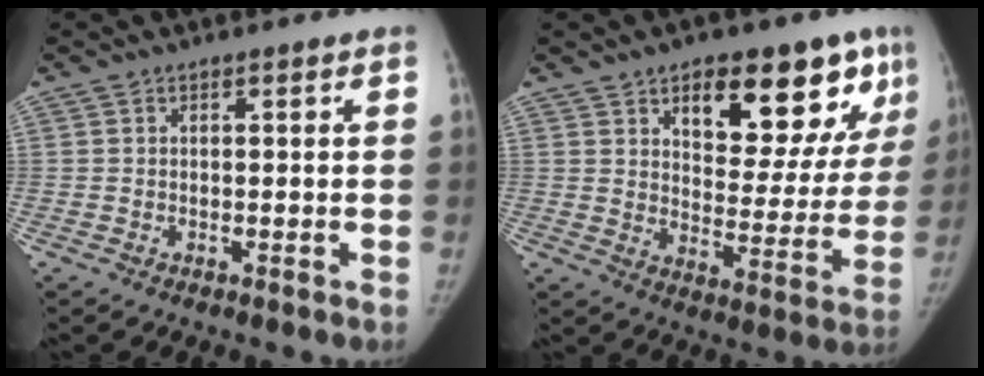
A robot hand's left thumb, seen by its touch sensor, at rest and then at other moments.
{"total": 20.1, "force": [10.7, 9.1, 14.3], "torque": [-0.134, -0.045, 0.151]}